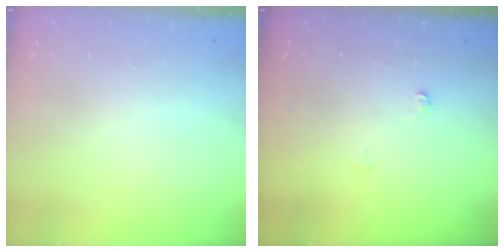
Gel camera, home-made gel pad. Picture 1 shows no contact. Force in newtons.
{"total": 3.3, "press": 3.3, "slide": 0.4}